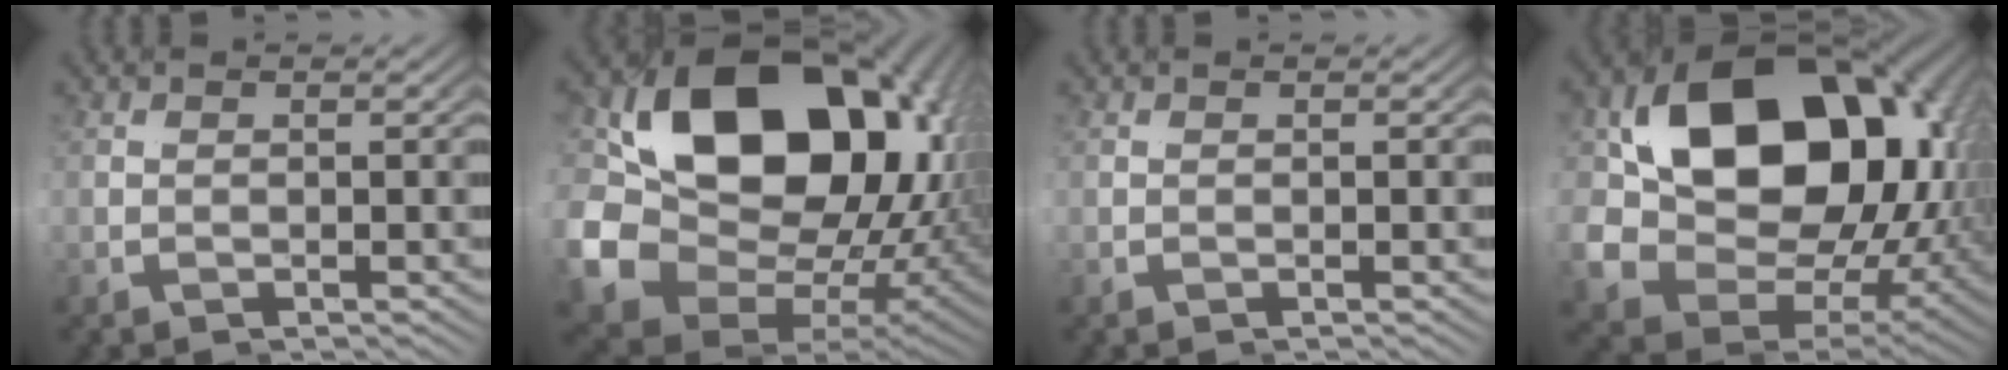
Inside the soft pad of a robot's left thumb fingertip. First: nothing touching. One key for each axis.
{"total": 24.2, "fx": 0.4, "fy": 15.0, "fz": 19.0, "tx": -0.342, "ty": -0.023, "tz": 0.009}
{"total": 0.0}
{"total": 24.7, "fx": 2.8, "fy": 15.6, "fz": 19.0, "tx": -0.323, "ty": 0.002, "tz": 0.033}